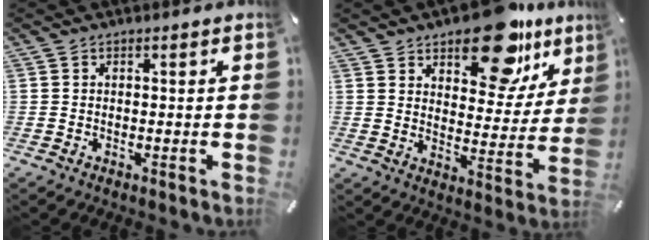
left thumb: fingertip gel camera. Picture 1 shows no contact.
{"total": 17.9, "force": [12.9, 8.4, 9.2], "torque": [-0.120, -0.088, 0.218]}